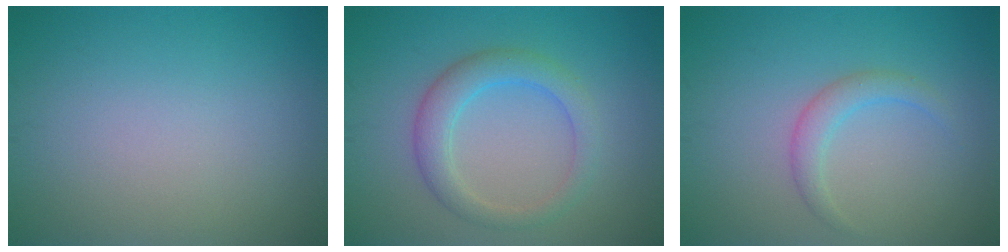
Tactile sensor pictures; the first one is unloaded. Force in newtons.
{"total": 3.5, "press": 3.5, "slide": 0.1}
{"total": 1.9, "press": 1.9, "slide": 0.1}